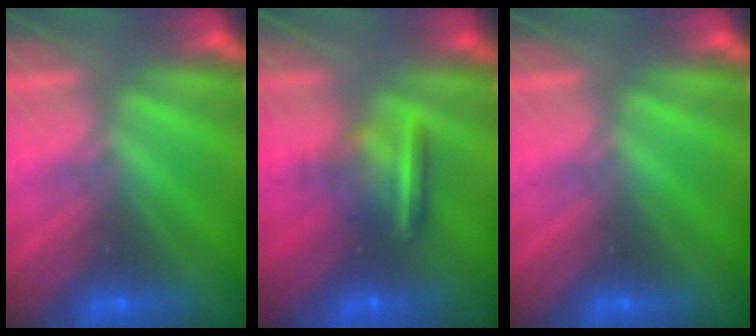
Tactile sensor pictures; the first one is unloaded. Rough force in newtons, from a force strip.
{"total": 8.7}
{"total": 0.0}